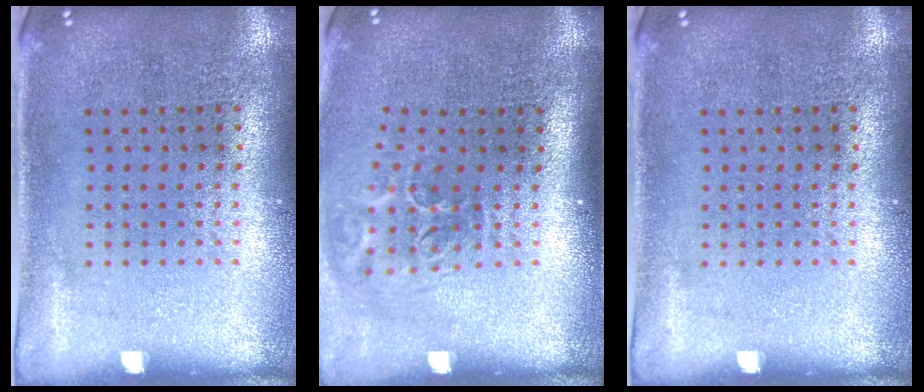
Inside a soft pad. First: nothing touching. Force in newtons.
{"total": 2.0, "press": 1.2, "slide": 1.6}
{"total": 0.0}